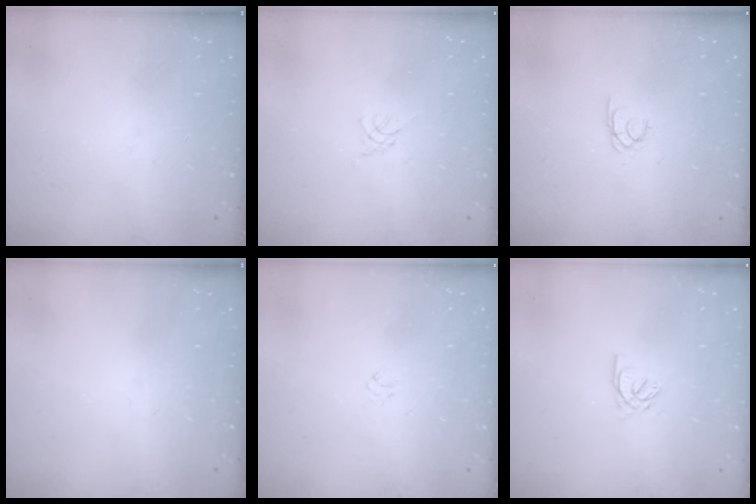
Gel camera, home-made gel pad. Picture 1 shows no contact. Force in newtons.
{"total": 0.0}
{"total": 1.5, "press": 1.4, "slide": 0.2}
{"total": 0.0}
{"total": 1.3, "press": 1.3, "slide": 0.4}
{"total": 3.3, "press": 3.3, "slide": 0.3}